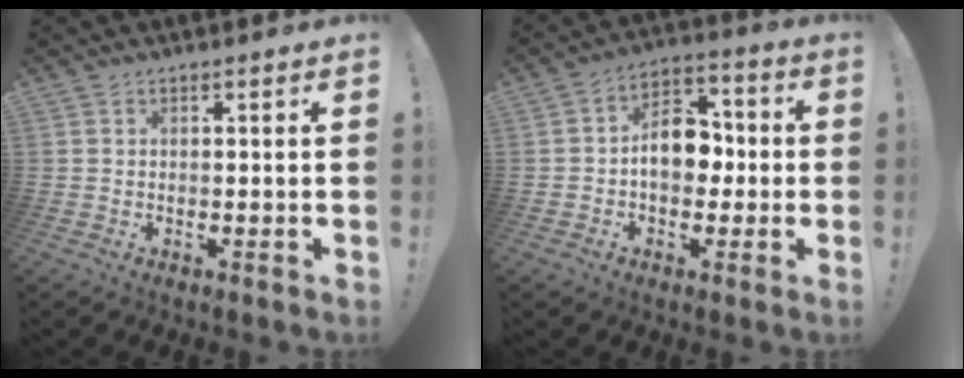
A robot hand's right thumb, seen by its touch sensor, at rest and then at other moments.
{"total": 12.3, "force": [-1.3, 8.9, 8.4], "torque": [-0.121, 0.020, -0.021]}